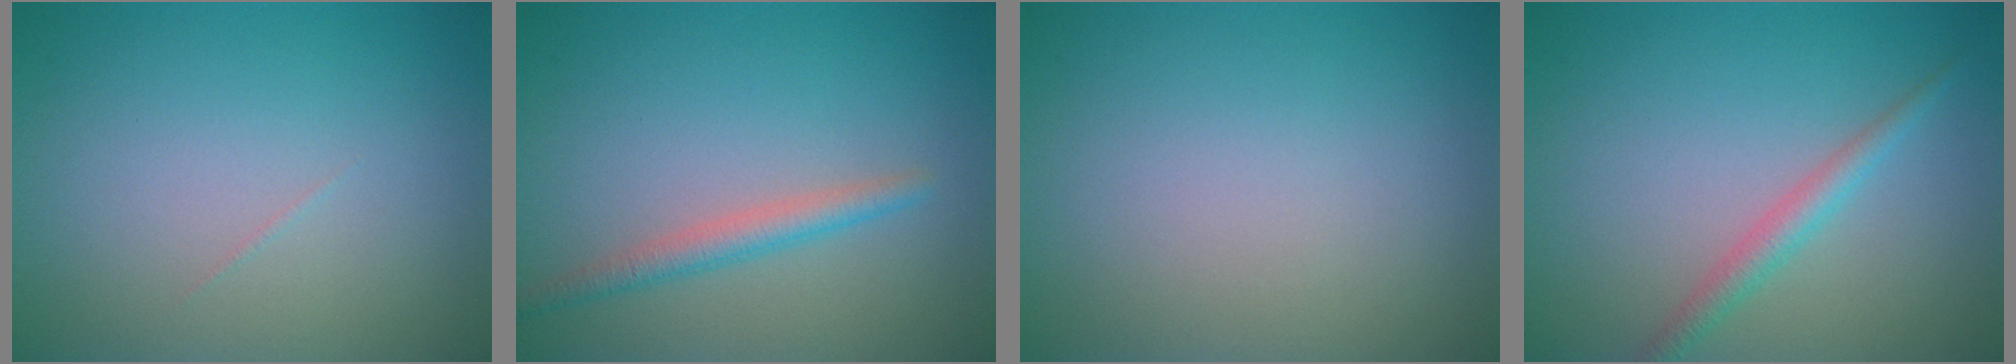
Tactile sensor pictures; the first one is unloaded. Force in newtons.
{"total": 2.1, "press": 2.1, "slide": 0.1}
{"total": 0.0}
{"total": 2.0, "press": 2.0, "slide": 0.0}